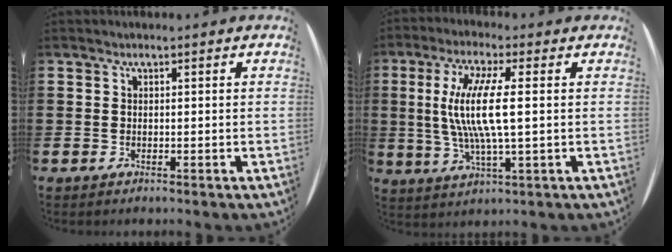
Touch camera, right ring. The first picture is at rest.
{"total": 8.6, "force": [0.8, 1.1, 8.5], "torque": [-0.187, -0.010, 0.000]}